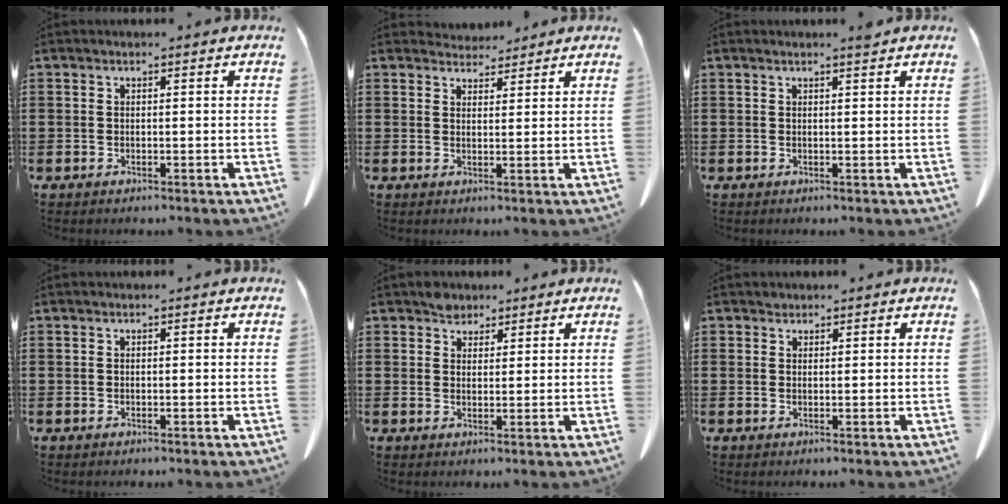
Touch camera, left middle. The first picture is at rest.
{"total": 3.3, "force": [3.2, 0.9, 0.3], "torque": [-0.006, -0.008, 0.060]}
{"total": 1.0, "force": [0.9, -0.2, 0.4], "torque": [-0.009, -0.005, 0.018]}
{"total": 0.0}
{"total": 2.7, "force": [2.4, 1.3, 0.3], "torque": [-0.013, 0.001, 0.048]}
{"total": 0.8, "force": [0.7, 0.4, 0.0], "torque": [-0.003, -0.002, 0.016]}